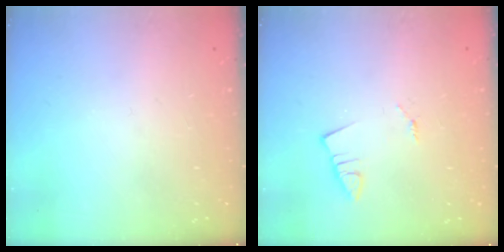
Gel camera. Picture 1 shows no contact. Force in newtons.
{"total": 1.3, "press": 1.3, "slide": 0.1}